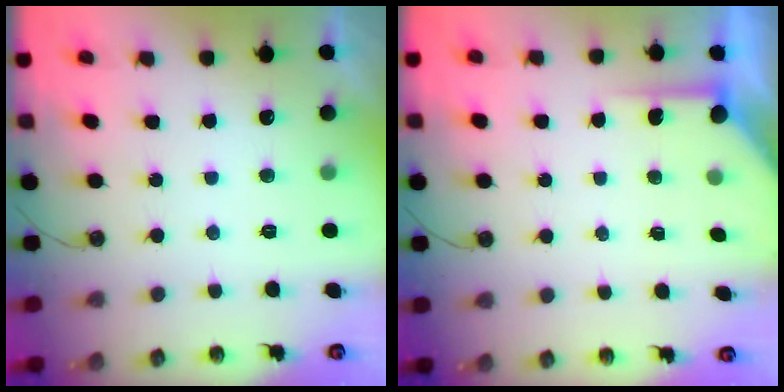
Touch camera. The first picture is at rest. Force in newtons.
{"total": 4.1, "press": 4.0, "slide": 0.5}